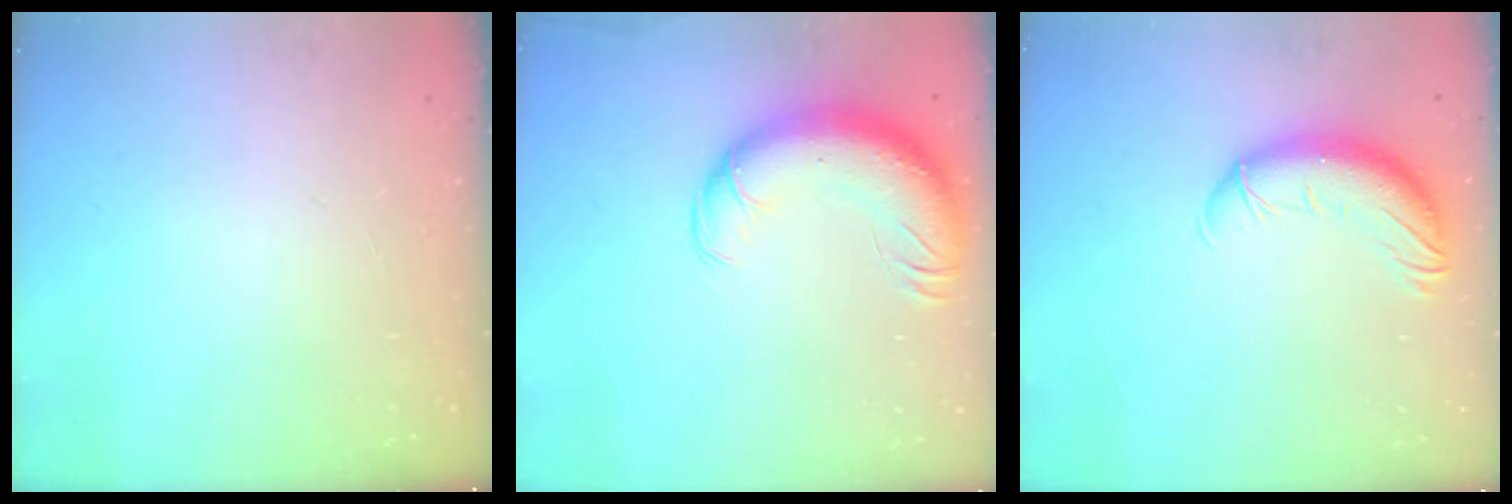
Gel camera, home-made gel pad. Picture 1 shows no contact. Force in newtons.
{"total": 17.1, "press": 16.6, "slide": 4.0}
{"total": 11.8, "press": 11.6, "slide": 2.5}